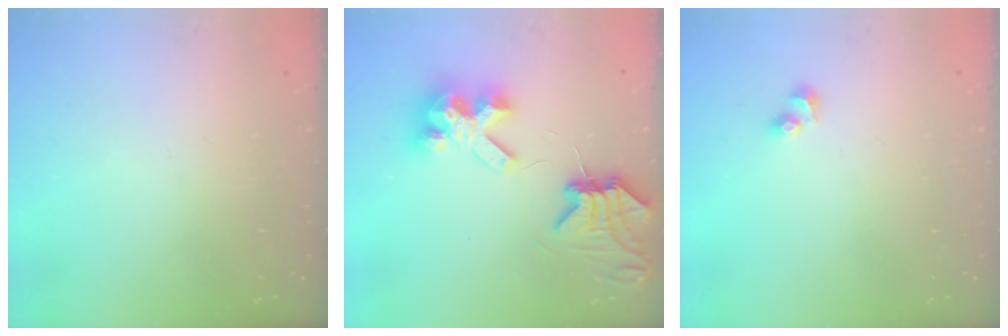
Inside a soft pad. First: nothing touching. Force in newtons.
{"total": 9.8, "press": 9.7, "slide": 1.2}
{"total": 3.5, "press": 3.0, "slide": 1.8}